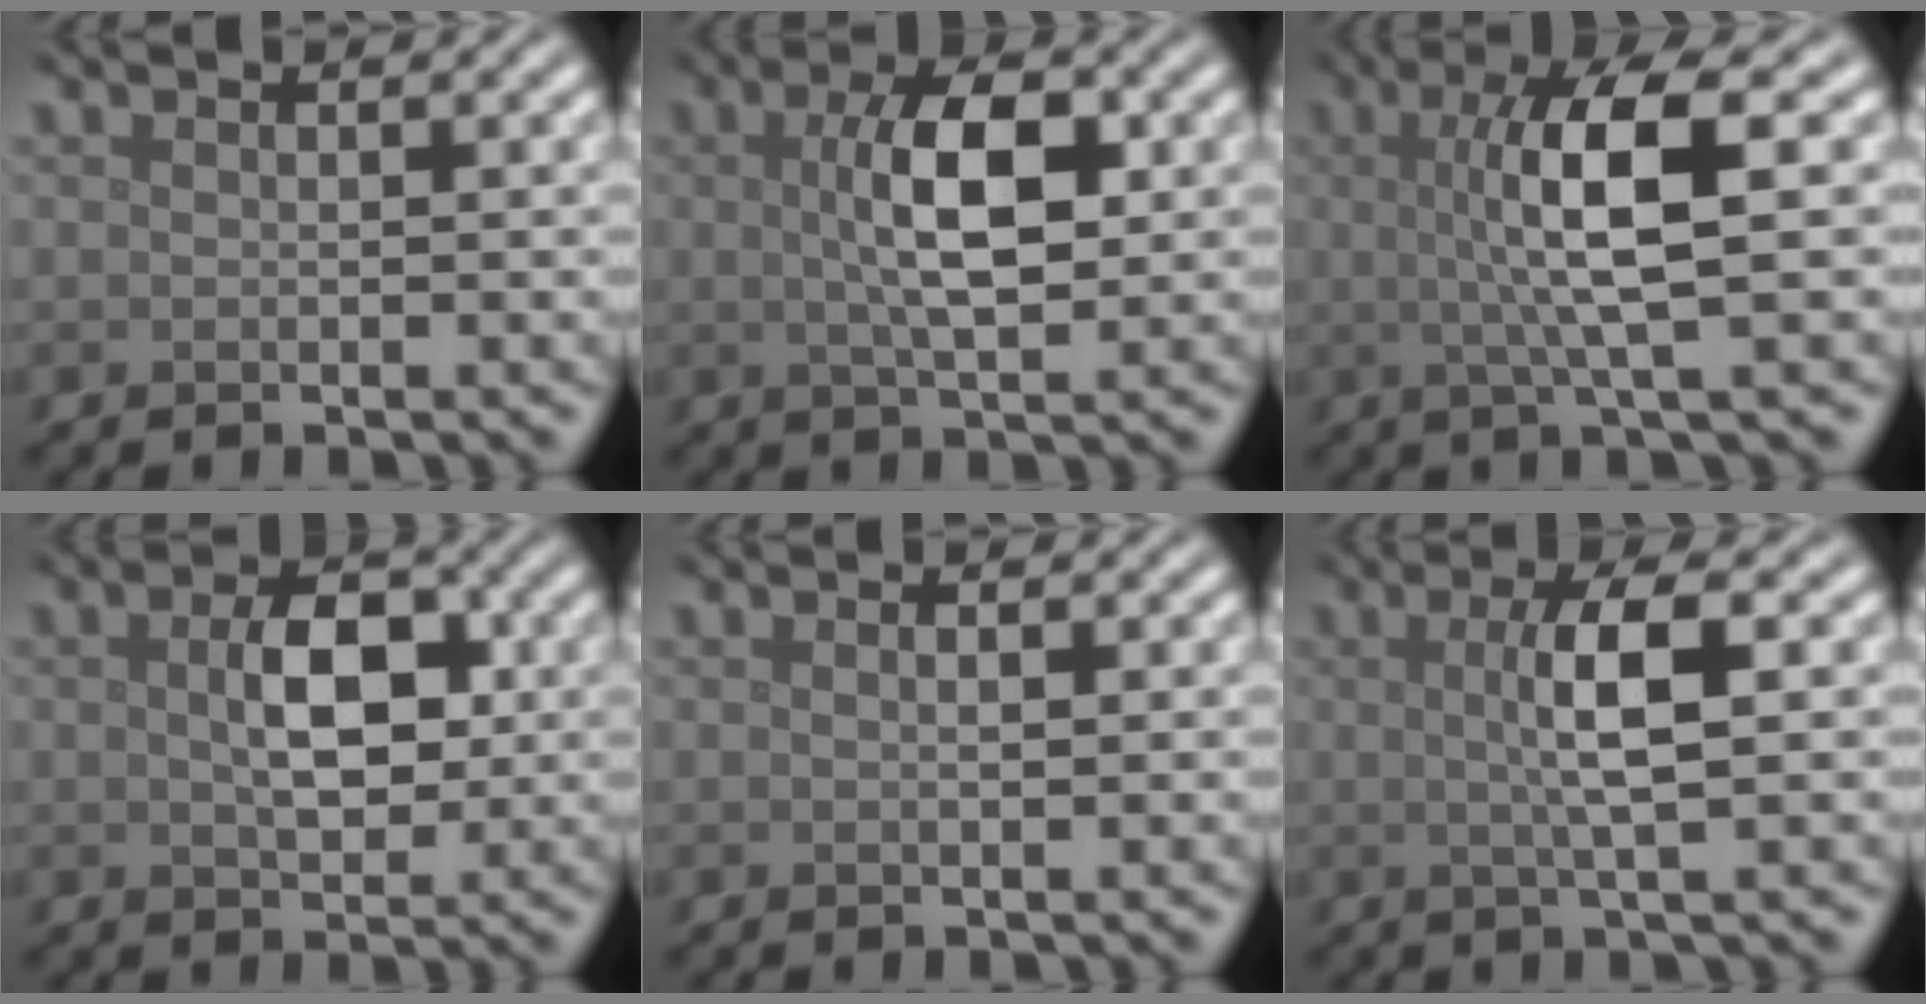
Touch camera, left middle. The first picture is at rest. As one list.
[{"total": 5.5, "force": [0.8, 2.0, 5.1], "torque": [-0.098, 0.006, 0.012]}, {"total": 6.9, "force": [0.7, 1.4, 6.7], "torque": [-0.116, 0.009, 0.011]}, {"total": 4.8, "force": [0.4, 2.8, 3.9], "torque": [-0.074, 0.002, 0.006]}, {"total": 0.6, "force": [0.1, 0.1, 0.6], "torque": [-0.011, 0.002, 0.001]}, {"total": 4.3, "force": [0.4, 0.8, 4.2], "torque": [-0.074, 0.005, 0.004]}]